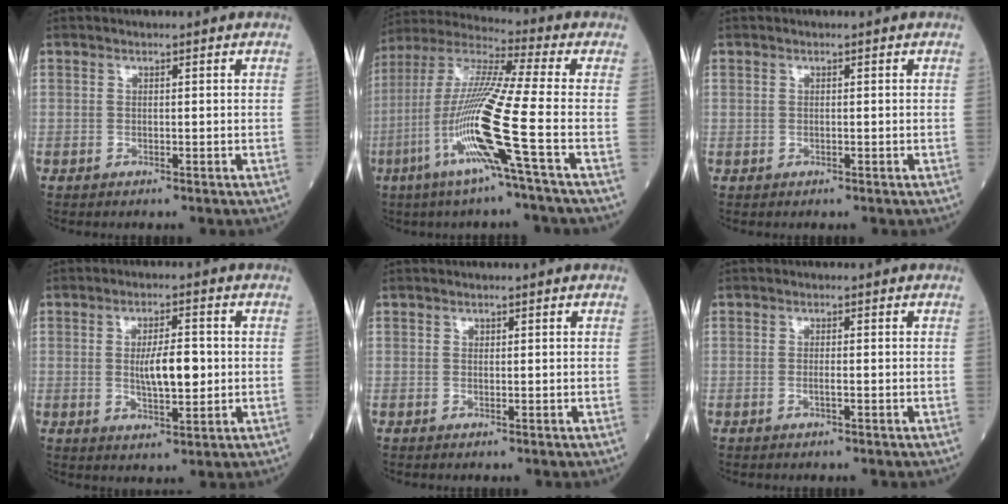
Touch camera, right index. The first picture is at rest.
{"total": 16.1, "force": [-5.6, -1.9, 14.9], "torque": [-0.310, -0.016, -0.118]}
{"total": 0.0}
{"total": 6.6, "force": [0.1, 1.9, 6.3], "torque": [-0.111, 0.000, 0.004]}
{"total": 0.0}
{"total": 1.1, "force": [-0.4, -0.3, 1.0], "torque": [-0.022, -0.001, -0.008]}